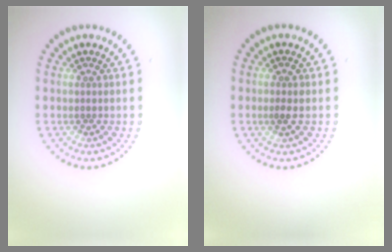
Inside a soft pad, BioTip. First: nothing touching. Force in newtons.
{"total": 1.1, "press": 1.1, "slide": 0.3}